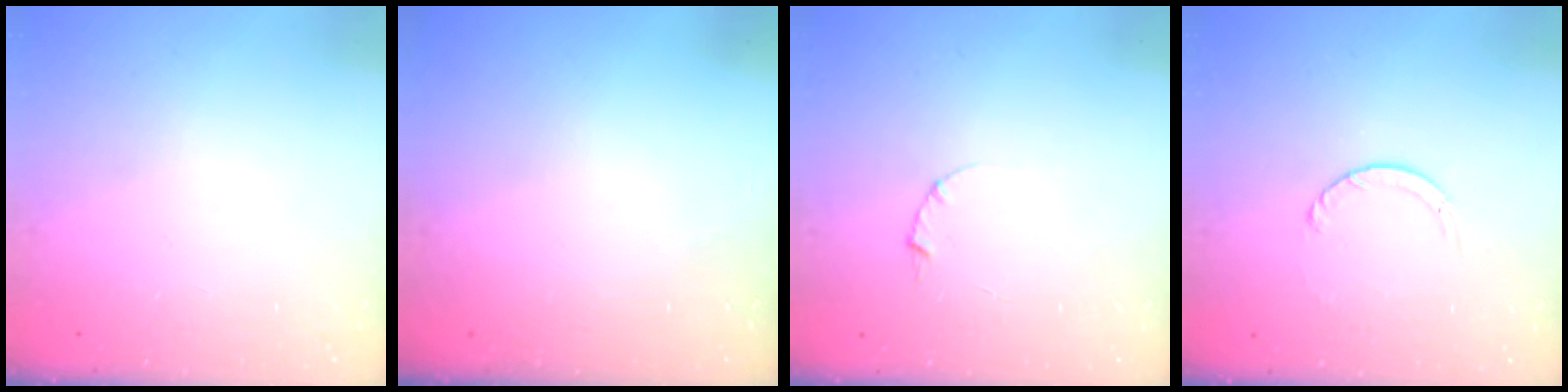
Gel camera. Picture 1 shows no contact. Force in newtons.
{"total": 0.0}
{"total": 1.0, "press": 1.0, "slide": 0.3}
{"total": 1.3, "press": 1.2, "slide": 0.2}